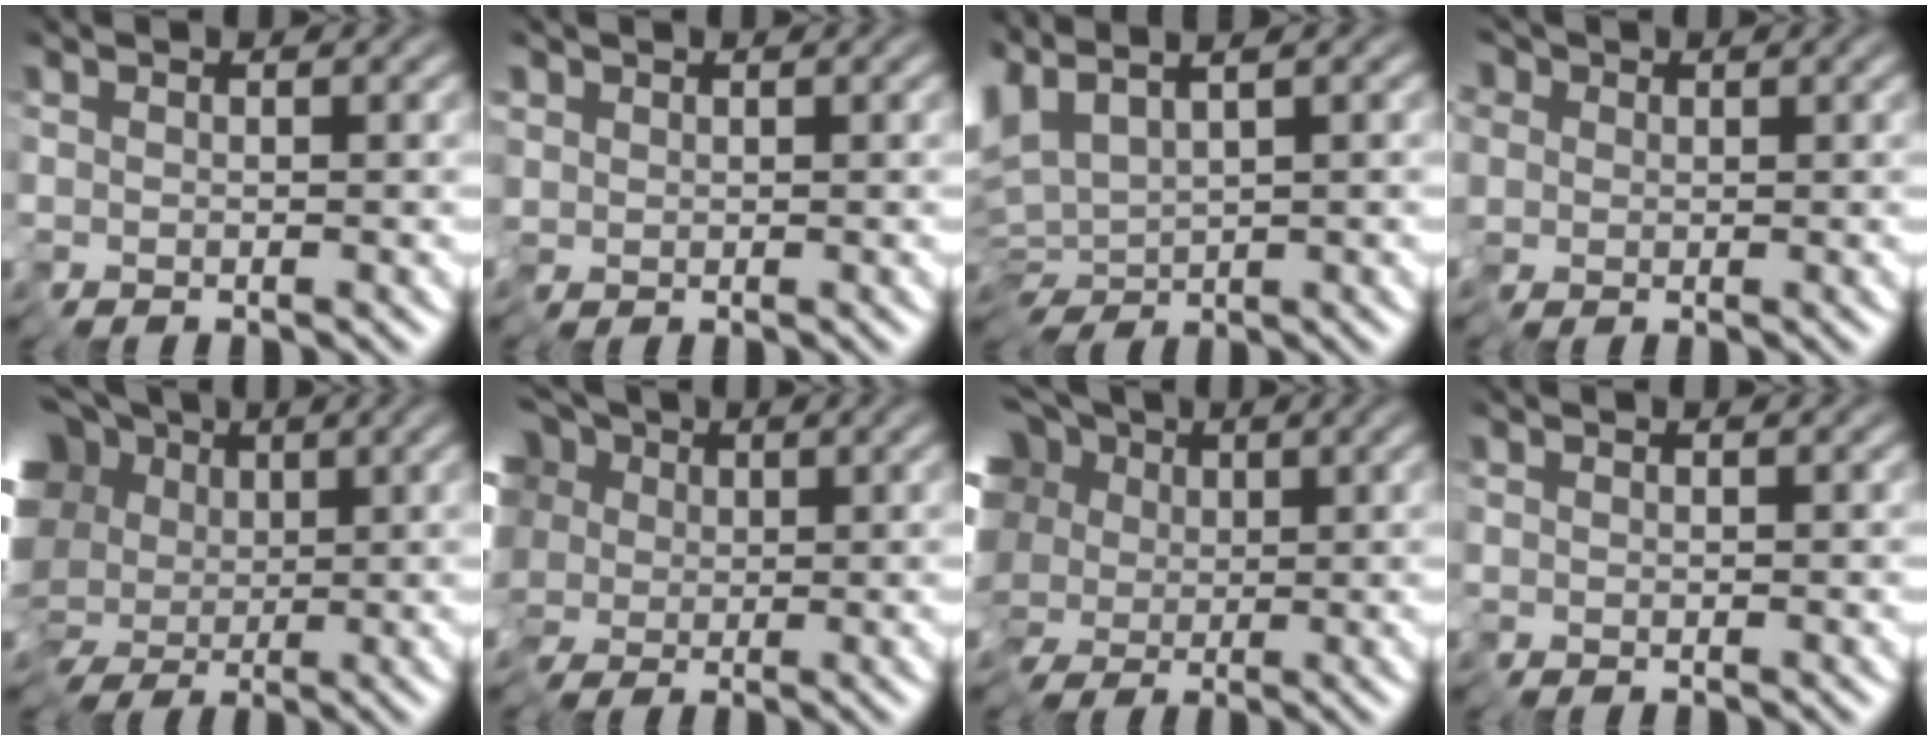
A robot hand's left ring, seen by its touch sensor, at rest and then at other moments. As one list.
[{"total": 1.3, "force": [0.5, 1.3, -0.1], "torque": [0.009, 0.011, 0.014]}, {"total": 5.3, "force": [2.0, 2.5, 4.3], "torque": [-0.105, 0.007, 0.048]}, {"total": 7.5, "force": [2.7, 6.2, 3.2], "torque": [-0.066, 0.039, 0.010]}, {"total": 14.8, "force": [2.3, 11.9, 8.6], "torque": [-0.200, 0.026, 0.017]}, {"total": 14.5, "force": [6.1, 10.0, 8.5], "torque": [-0.183, 0.043, 0.065]}, {"total": 12.5, "force": [3.3, 9.6, 7.3], "torque": [-0.168, 0.033, 0.021]}, {"total": 0.0}]